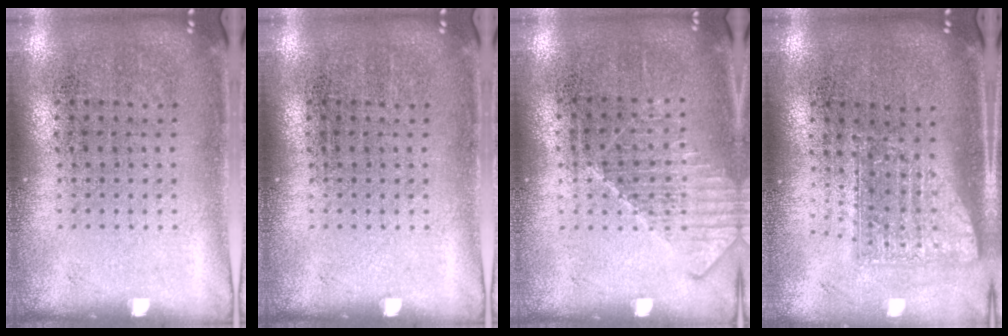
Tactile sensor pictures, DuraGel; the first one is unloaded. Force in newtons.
{"total": 0.0}
{"total": 1.3, "press": 1.2, "slide": 0.4}
{"total": 1.7, "press": 1.3, "slide": 1.0}